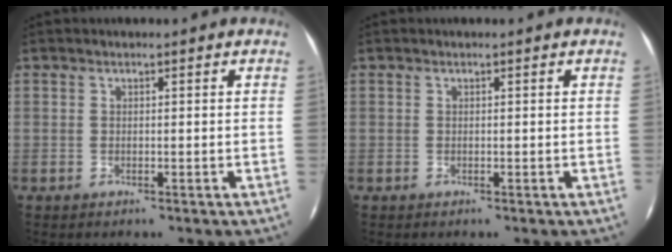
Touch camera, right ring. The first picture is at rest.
{"total": 0.0}